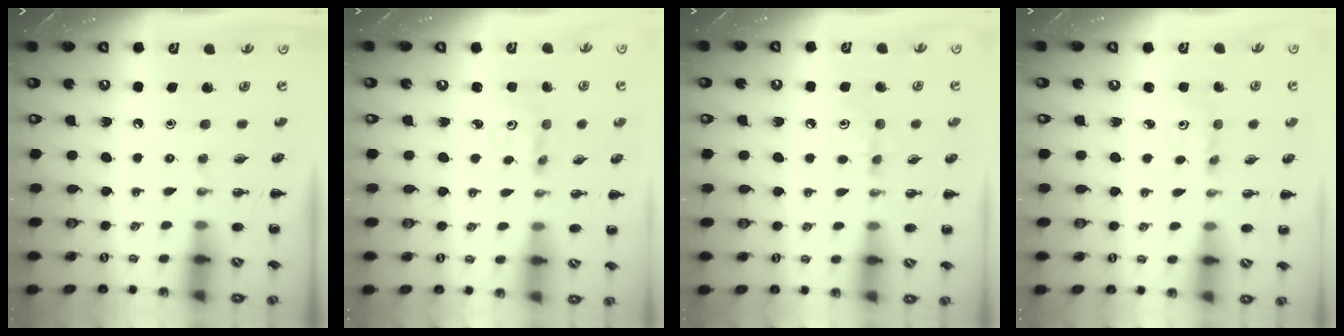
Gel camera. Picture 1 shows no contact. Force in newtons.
{"total": 2.9, "press": 2.8, "slide": 0.7}
{"total": 6.5, "press": 6.3, "slide": 1.8}
{"total": 1.6, "press": 1.6, "slide": 0.2}